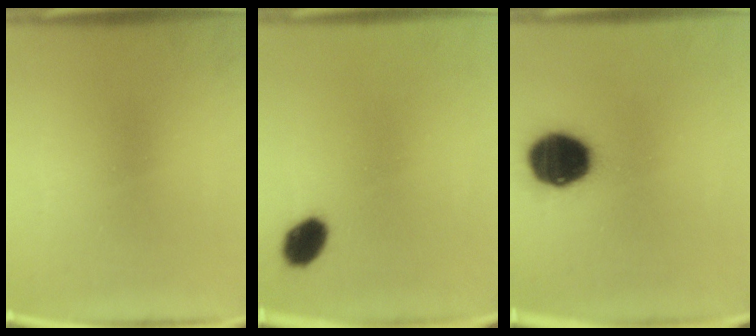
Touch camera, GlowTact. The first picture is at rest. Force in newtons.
{"total": 5.5}
{"total": 15.8}